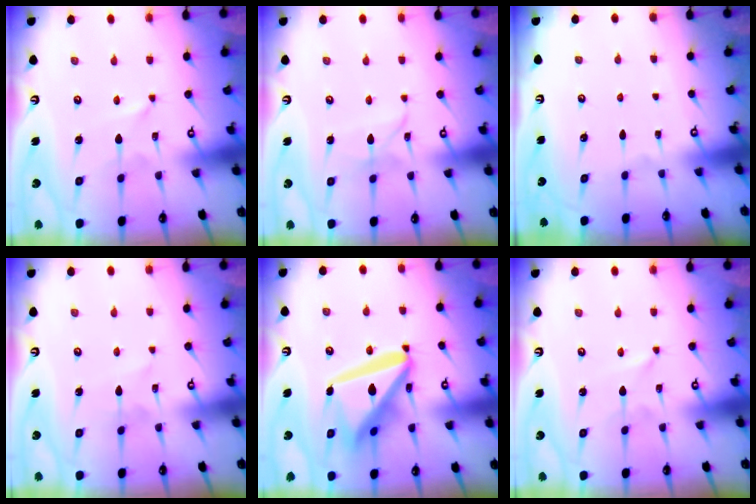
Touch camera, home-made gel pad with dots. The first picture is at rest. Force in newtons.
{"total": 4.7, "press": 4.7, "slide": 0.2}
{"total": 0.0}
{"total": 2.7, "press": 2.7, "slide": 0.2}
{"total": 19.9, "press": 19.7, "slide": 2.3}
{"total": 0.0}